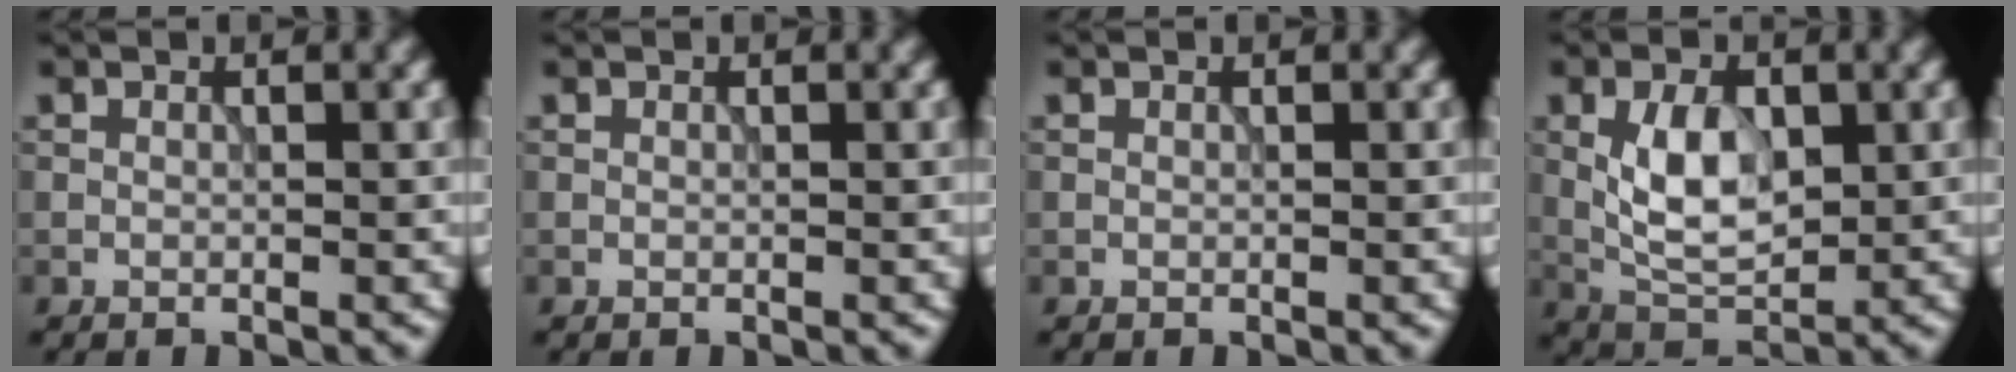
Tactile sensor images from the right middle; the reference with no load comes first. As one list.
[{"total": 0.0}, {"total": 0.0}, {"total": 5.4, "force": [0.2, 3.0, 4.4], "torque": [-0.090, 0.001, 0.006]}]